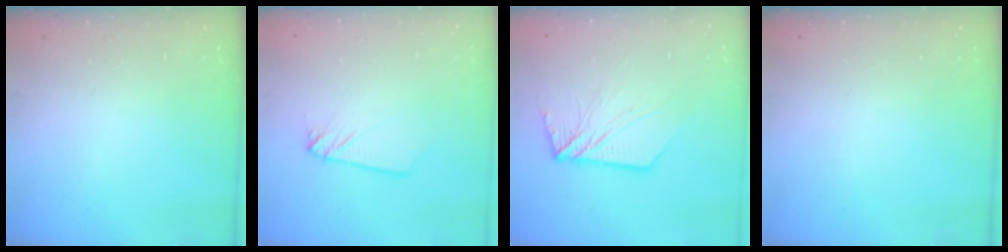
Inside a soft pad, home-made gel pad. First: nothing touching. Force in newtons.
{"total": 2.2, "press": 2.2, "slide": 0.2}
{"total": 10.2, "press": 10.2, "slide": 0.7}
{"total": 0.0}